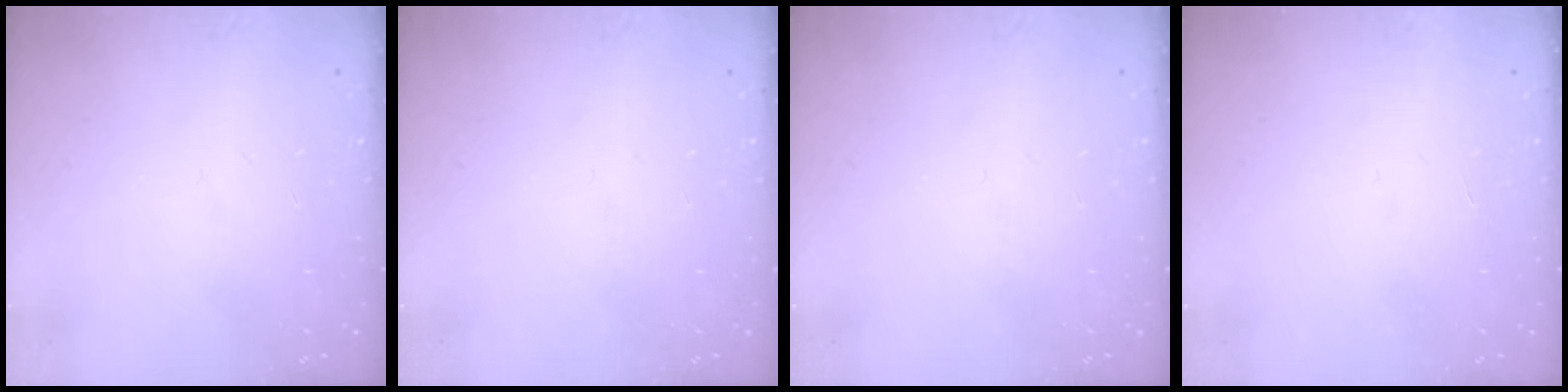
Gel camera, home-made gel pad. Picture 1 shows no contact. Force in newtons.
{"total": 0.0}
{"total": 0.0}
{"total": 1.7, "press": 1.7, "slide": 0.1}